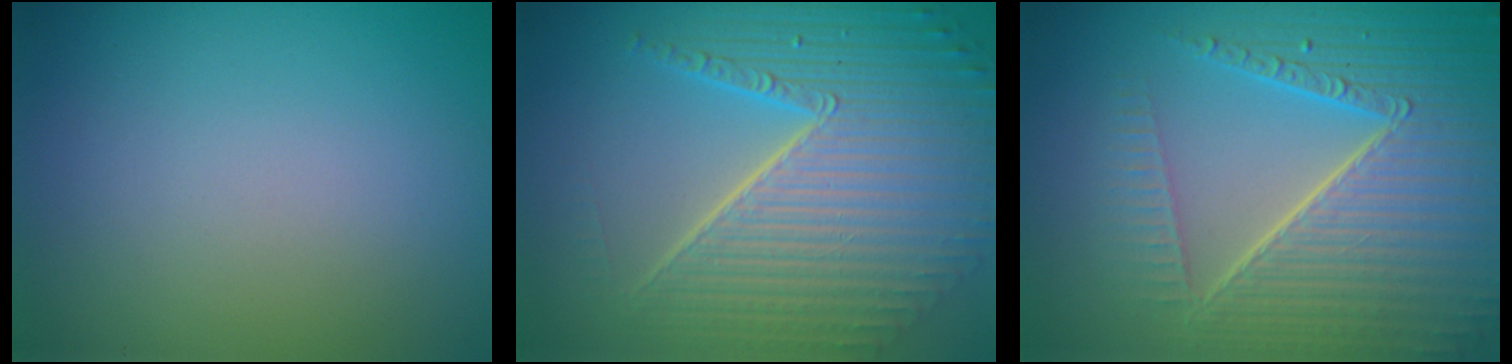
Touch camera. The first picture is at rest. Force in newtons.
{"total": 10.4, "press": 6.7, "slide": 8.0}
{"total": 8.5, "press": 6.0, "slide": 6.1}